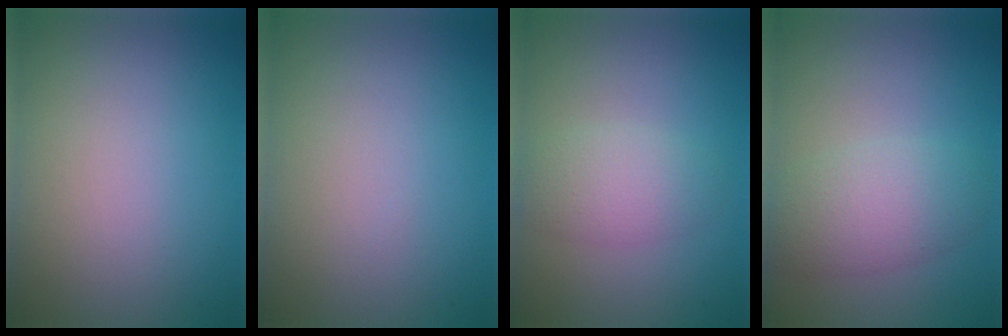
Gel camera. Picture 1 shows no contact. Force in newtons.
{"total": 0.0}
{"total": 3.0, "press": 3.0, "slide": 0.0}
{"total": 4.2, "press": 4.2, "slide": 0.3}